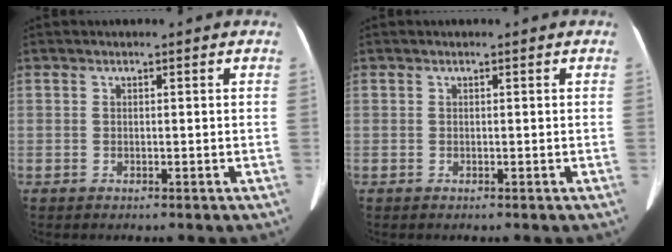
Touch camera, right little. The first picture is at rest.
{"total": 0.0}